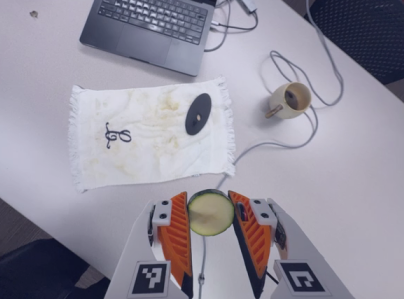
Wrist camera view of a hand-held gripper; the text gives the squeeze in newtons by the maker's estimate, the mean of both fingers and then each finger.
{"total": 10.2, "left": 10.1, "right": 10.3}